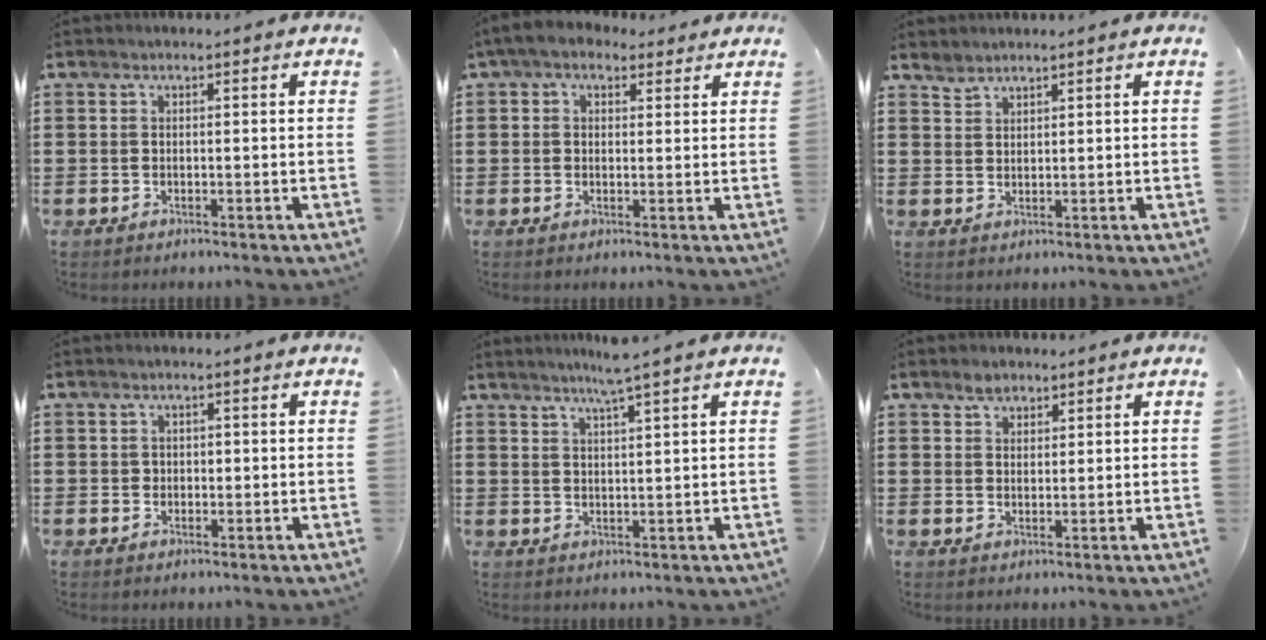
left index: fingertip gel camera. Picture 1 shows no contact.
{"total": 3.4, "force": [2.2, 2.0, 1.6], "torque": [-0.041, 0.006, 0.040]}
{"total": 1.7, "force": [1.7, 0.3, -0.2], "torque": [-0.001, 0.001, 0.034]}
{"total": 0.9, "force": [0.2, 0.8, 0.4], "torque": [-0.010, 0.007, 0.002]}
{"total": 3.8, "force": [3.0, -0.9, 2.3], "torque": [-0.049, -0.007, 0.051]}
{"total": 2.5, "force": [2.1, 1.3, 0.5], "torque": [-0.005, -0.001, 0.039]}